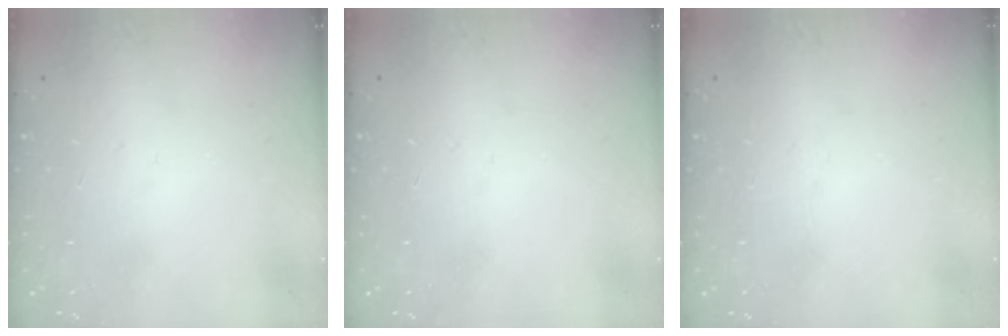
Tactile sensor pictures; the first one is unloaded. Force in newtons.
{"total": 0.0}
{"total": 0.0}